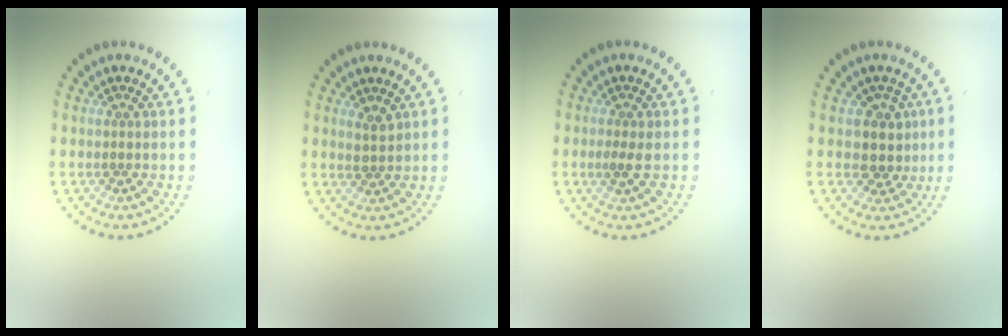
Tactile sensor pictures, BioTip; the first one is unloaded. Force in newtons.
{"total": 1.2, "press": 1.1, "slide": 0.4}
{"total": 1.2, "press": 1.2, "slide": 0.3}
{"total": 2.7, "press": 2.3, "slide": 1.4}